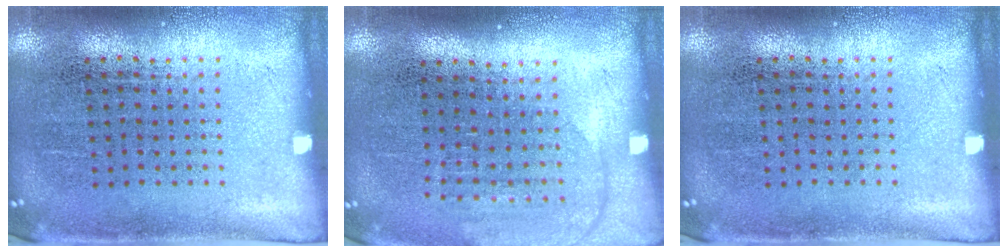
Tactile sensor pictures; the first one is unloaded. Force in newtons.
{"total": 1.3, "press": 1.1, "slide": 0.8}
{"total": 0.0}